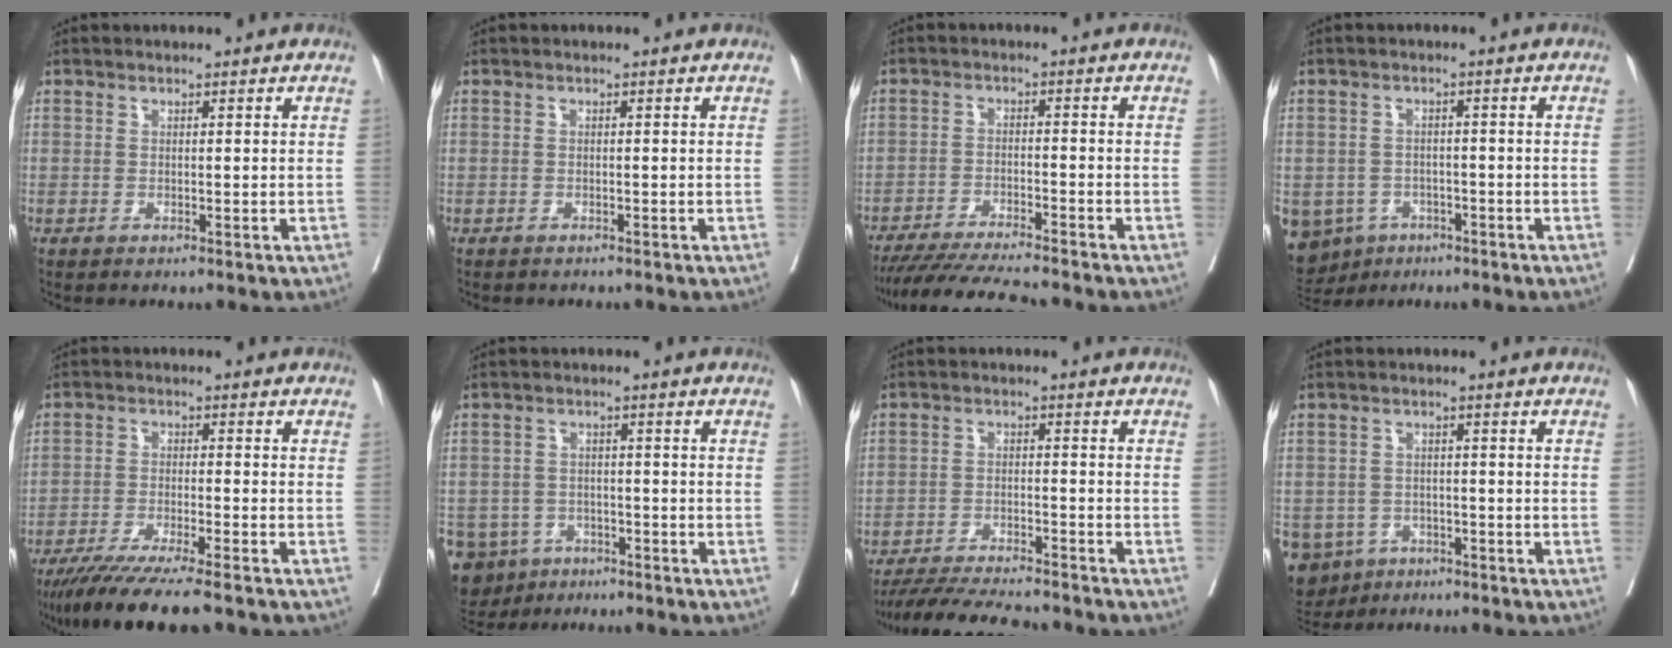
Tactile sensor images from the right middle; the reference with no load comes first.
{"total": 0.7, "force": [-0.6, 0.3, 0.0], "torque": [-0.007, 0.001, -0.014]}
{"total": 11.6, "force": [-10.5, 0.0, 5.0], "torque": [-0.073, -0.023, -0.170]}
{"total": 11.1, "force": [-6.1, 8.8, 3.0], "torque": [-0.089, 0.000, -0.079]}
{"total": 11.4, "force": [-9.3, 0.1, 6.6], "torque": [-0.096, -0.029, -0.151]}
{"total": 11.1, "force": [-6.8, 8.3, 2.7], "torque": [-0.077, 0.000, -0.096]}
{"total": 12.5, "force": [-11.4, 1.2, 4.9], "torque": [-0.077, -0.014, -0.177]}
{"total": 9.0, "force": [-5.4, 7.0, 1.9], "torque": [-0.050, -0.001, -0.076]}